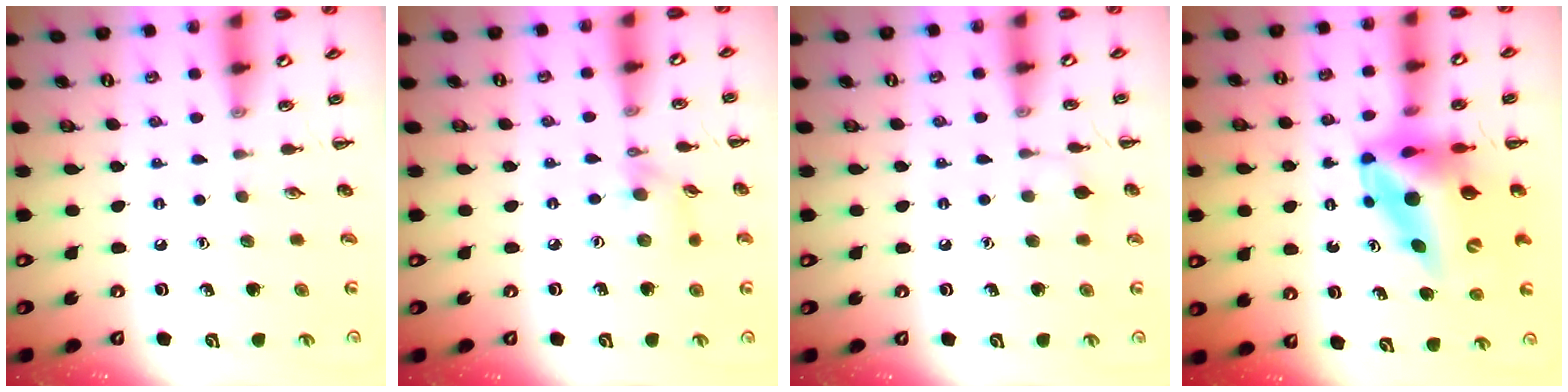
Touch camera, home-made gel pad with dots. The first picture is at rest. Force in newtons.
{"total": 3.8, "press": 3.7, "slide": 1.1}
{"total": 5.5, "press": 5.2, "slide": 1.7}
{"total": 12.3, "press": 11.8, "slide": 3.6}